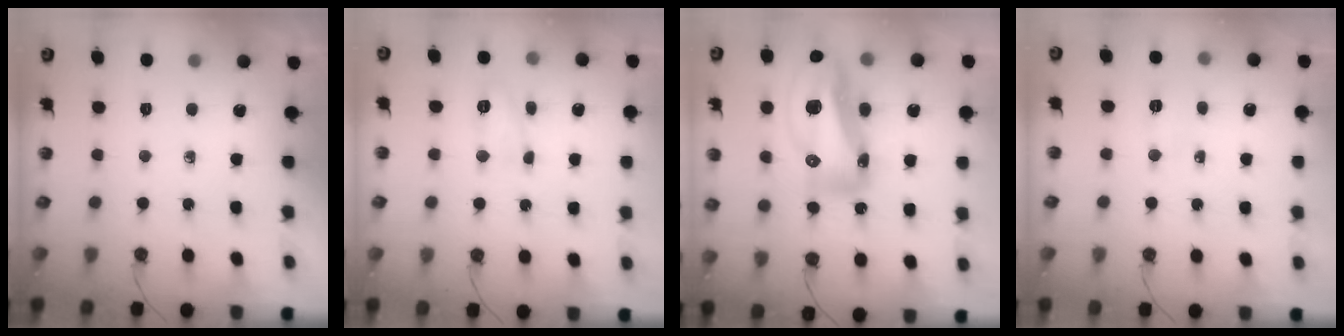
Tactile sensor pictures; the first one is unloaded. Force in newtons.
{"total": 6.6, "press": 6.6, "slide": 0.5}
{"total": 25.3, "press": 23.8, "slide": 8.4}
{"total": 3.3, "press": 3.2, "slide": 0.9}